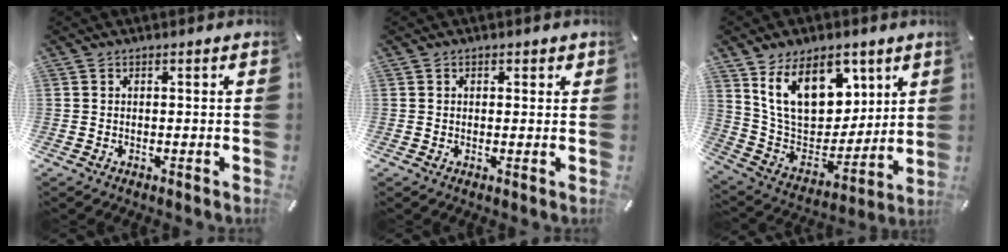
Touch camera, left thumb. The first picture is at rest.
{"total": 1.0, "force": [0.4, 0.8, 0.4], "torque": [0.000, 0.002, 0.004]}
{"total": 18.4, "force": [9.4, 12.2, 10.1], "torque": [-0.173, -0.045, 0.175]}